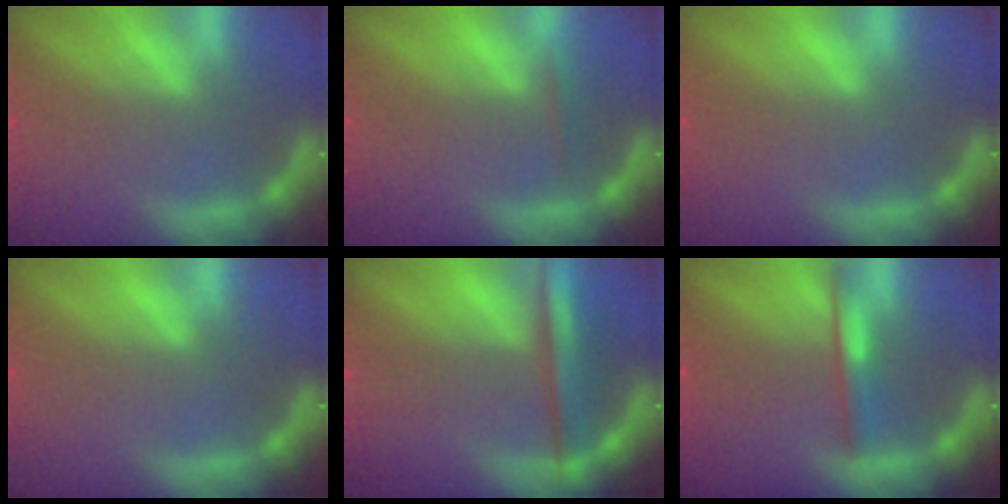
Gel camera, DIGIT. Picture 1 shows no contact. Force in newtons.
{"total": 0.9}
{"total": 0.0}
{"total": 0.0}
{"total": 4.4}
{"total": 2.4}